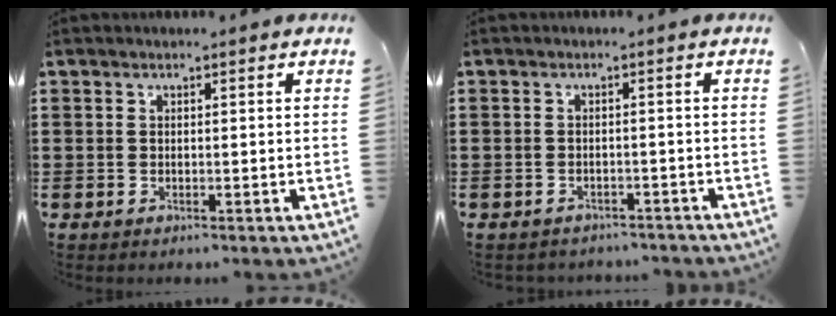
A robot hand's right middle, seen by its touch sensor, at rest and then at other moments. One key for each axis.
{"total": 1.6, "fx": -1.6, "fy": 0.3, "fz": 0.0, "tx": -0.006, "ty": 0.000, "tz": -0.036}